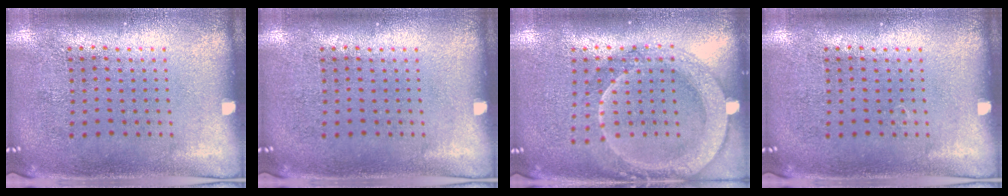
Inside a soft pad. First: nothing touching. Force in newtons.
{"total": 0.0}
{"total": 2.0, "press": 1.9, "slide": 0.8}
{"total": 0.0}